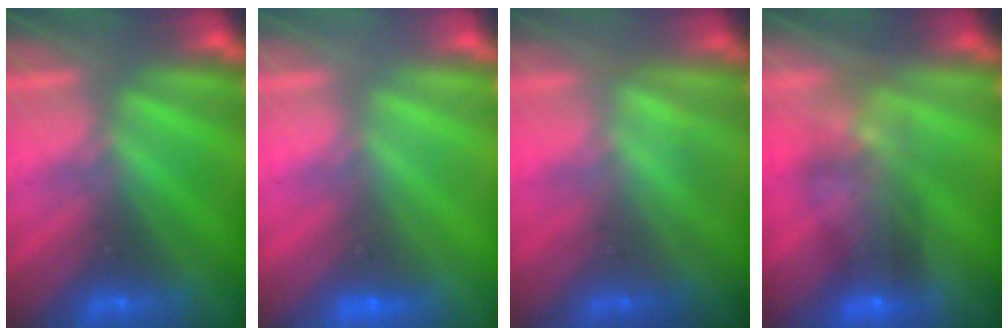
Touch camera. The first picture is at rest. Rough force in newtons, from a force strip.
{"total": 1.9}
{"total": 1.7}
{"total": 6.7}